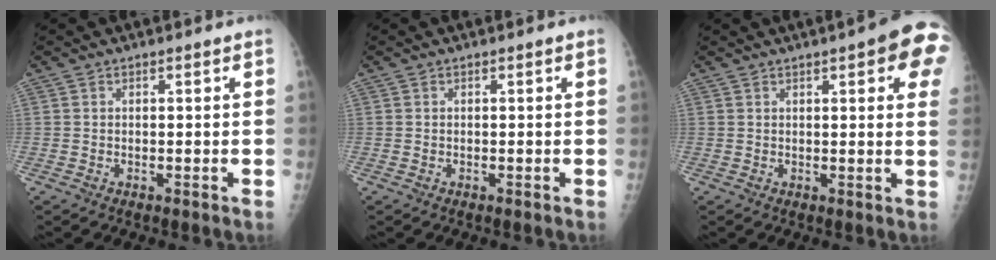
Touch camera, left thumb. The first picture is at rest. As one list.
[{"total": 0.0}, {"total": 10.5, "force": [4.3, 2.6, 9.2], "torque": [-0.087, -0.006, 0.042]}]